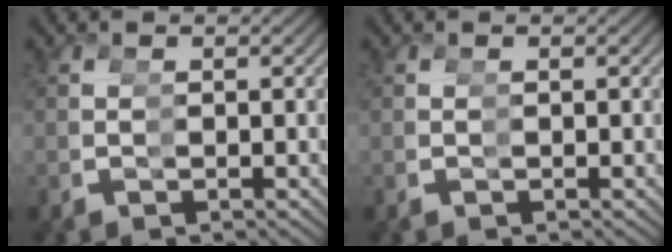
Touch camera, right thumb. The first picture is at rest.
{"total": 0.0}